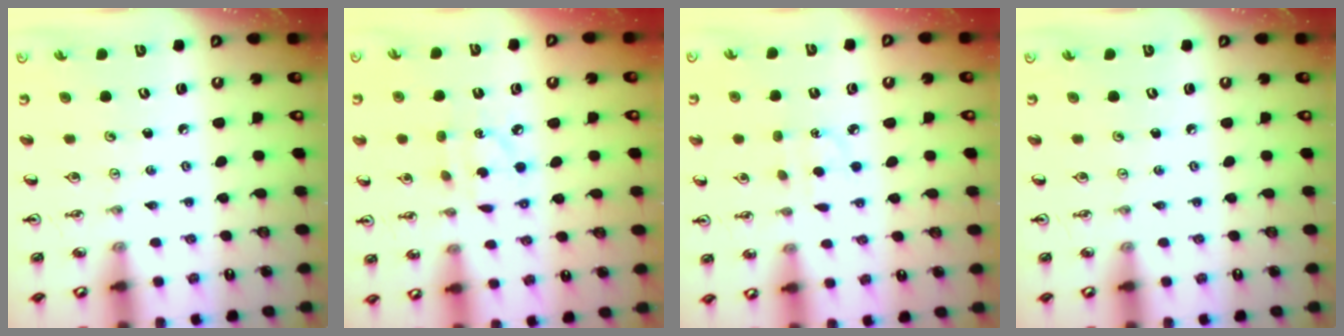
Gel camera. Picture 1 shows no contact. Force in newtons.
{"total": 5.4, "press": 5.4, "slide": 0.3}
{"total": 3.8, "press": 3.8, "slide": 0.4}
{"total": 0.0}